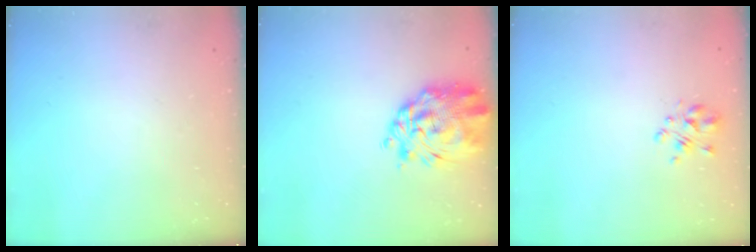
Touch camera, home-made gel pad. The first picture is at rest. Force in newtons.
{"total": 8.3, "press": 7.7, "slide": 3.1}
{"total": 2.5, "press": 2.4, "slide": 0.8}